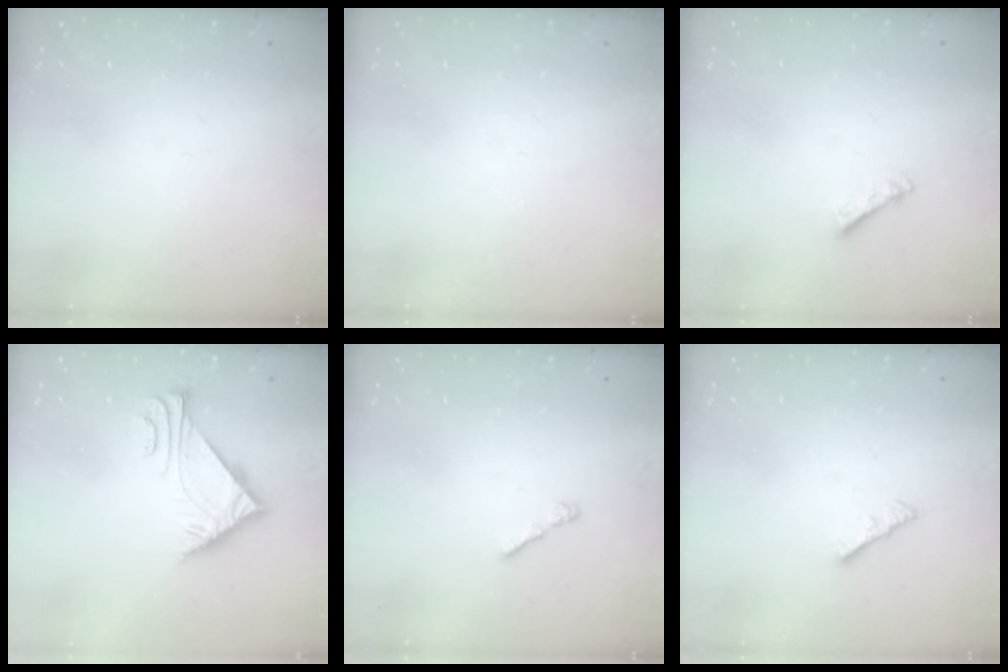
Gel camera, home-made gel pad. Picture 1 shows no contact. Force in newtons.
{"total": 0.0}
{"total": 2.7, "press": 2.7, "slide": 0.4}
{"total": 5.7, "press": 5.6, "slide": 0.7}
{"total": 2.2, "press": 2.1, "slide": 0.6}
{"total": 1.1, "press": 1.1, "slide": 0.4}